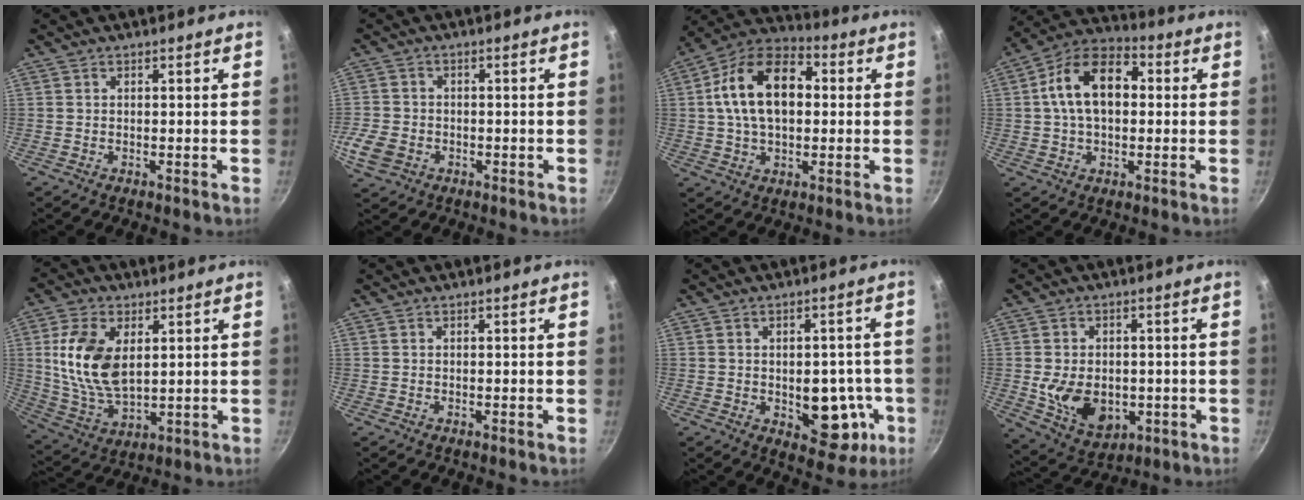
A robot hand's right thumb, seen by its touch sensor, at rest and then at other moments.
{"total": 6.6, "force": [-2.2, 5.2, 3.4], "torque": [-0.074, 0.011, -0.044]}
{"total": 17.0, "force": [2.2, 10.8, 12.9], "torque": [-0.196, 0.030, 0.020]}
{"total": 14.5, "force": [1.8, 9.3, 11.0], "torque": [-0.159, 0.032, 0.012]}
{"total": 14.1, "force": [3.0, 8.2, 11.0], "torque": [-0.203, -0.017, 0.068]}
{"total": 0.0}
{"total": 11.9, "force": [-2.5, 7.3, 9.0], "torque": [-0.069, 0.008, -0.022]}
{"total": 11.9, "force": [-1.5, 8.6, 8.0], "torque": [-0.116, -0.007, -0.006]}